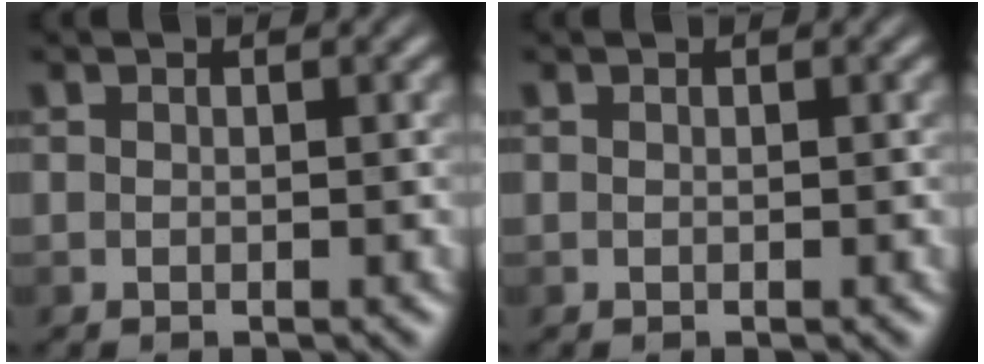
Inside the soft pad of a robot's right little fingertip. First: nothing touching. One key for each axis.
{"total": 0.0}